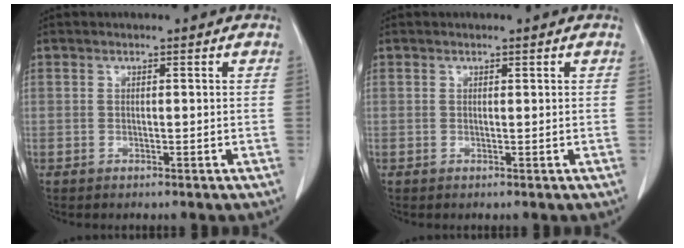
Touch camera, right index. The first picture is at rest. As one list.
[{"total": 0.0}]